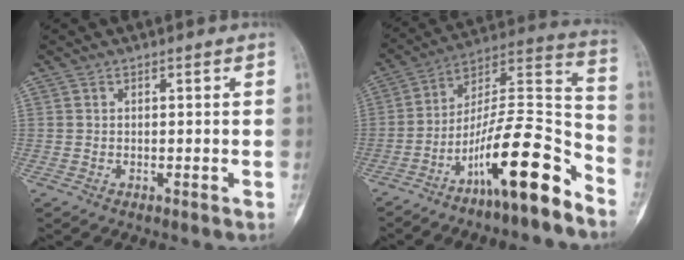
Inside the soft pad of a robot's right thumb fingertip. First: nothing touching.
{"total": 18.3, "force": [-11.5, 3.5, 13.8], "torque": [-0.226, 0.105, -0.192]}